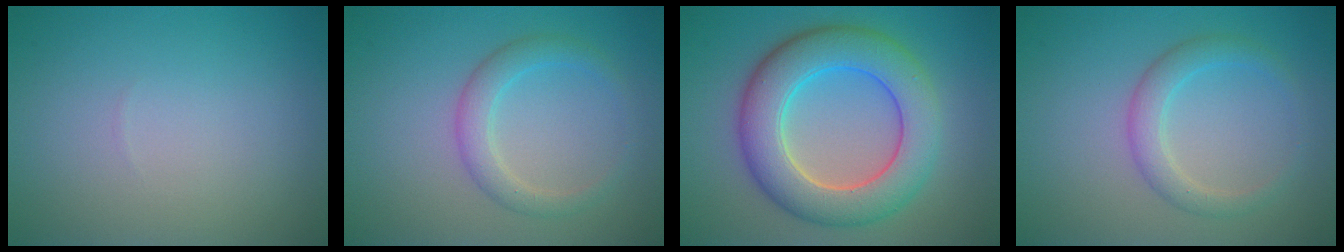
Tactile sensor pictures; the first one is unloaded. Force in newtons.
{"total": 2.6, "press": 2.6, "slide": 0.1}
{"total": 8.3, "press": 8.3, "slide": 0.4}
{"total": 2.6, "press": 2.6, "slide": 0.1}